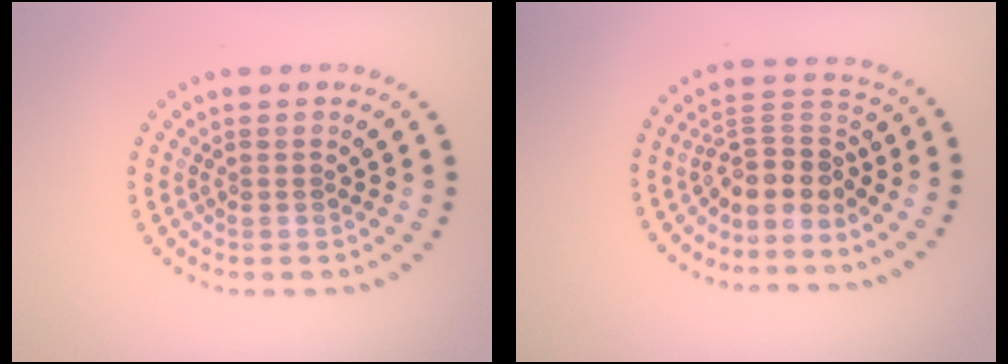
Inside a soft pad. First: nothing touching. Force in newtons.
{"total": 3.9, "press": 3.0, "slide": 2.5}